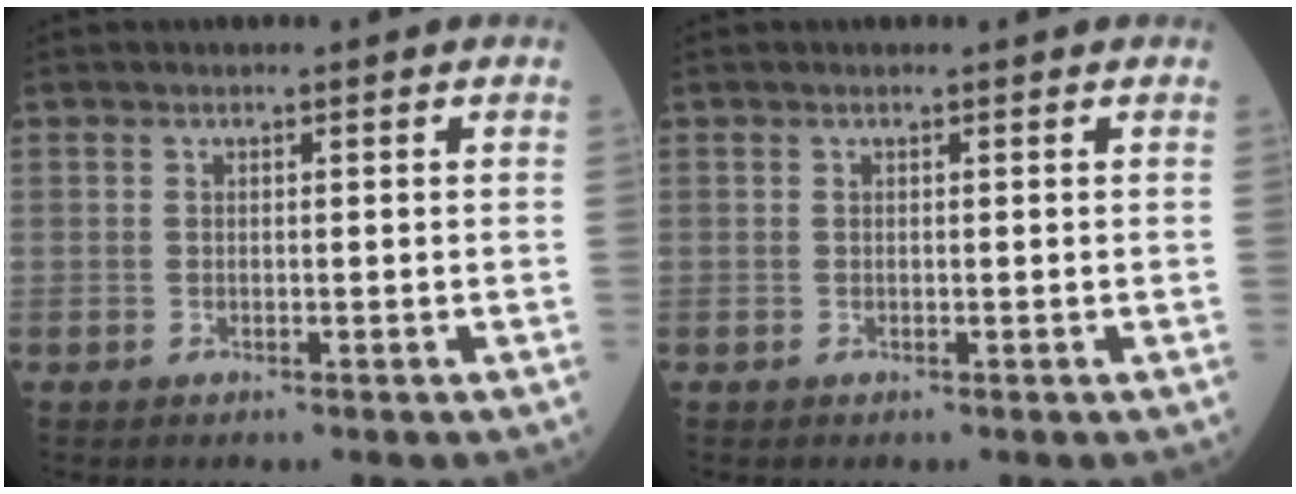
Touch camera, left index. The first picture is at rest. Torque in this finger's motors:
{"motor_torque": [0.22, -0.09, 0.02, 0.02]}